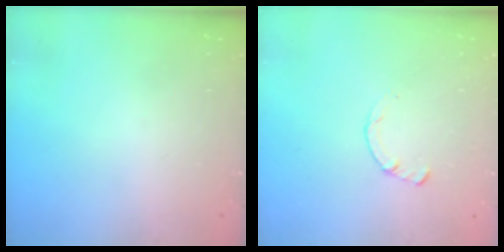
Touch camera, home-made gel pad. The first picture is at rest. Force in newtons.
{"total": 2.2, "press": 2.2, "slide": 0.3}